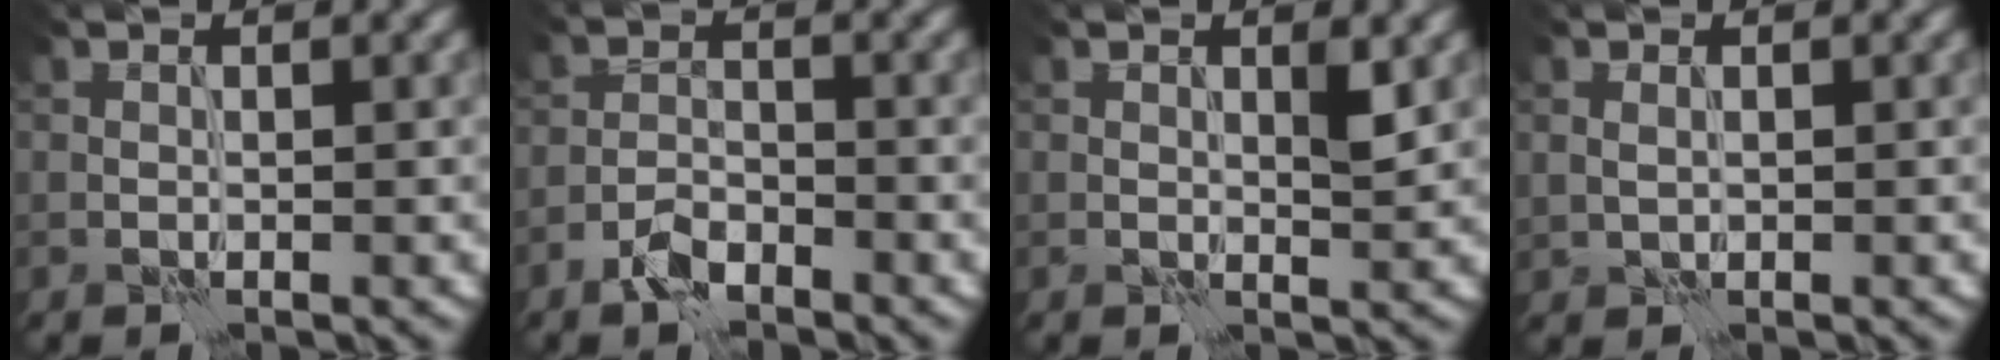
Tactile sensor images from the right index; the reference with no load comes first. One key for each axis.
{"total": 2.6, "fx": -1.9, "fy": 1.0, "fz": 1.4, "tx": -0.024, "ty": 0.006, "tz": -0.042}
{"total": 1.4, "fx": 0.5, "fy": 0.4, "fz": 1.2, "tx": -0.018, "ty": -0.004, "tz": 0.010}
{"total": 0.7, "fx": 0.2, "fy": 0.5, "fz": 0.4, "tx": -0.012, "ty": 0.001, "tz": 0.006}